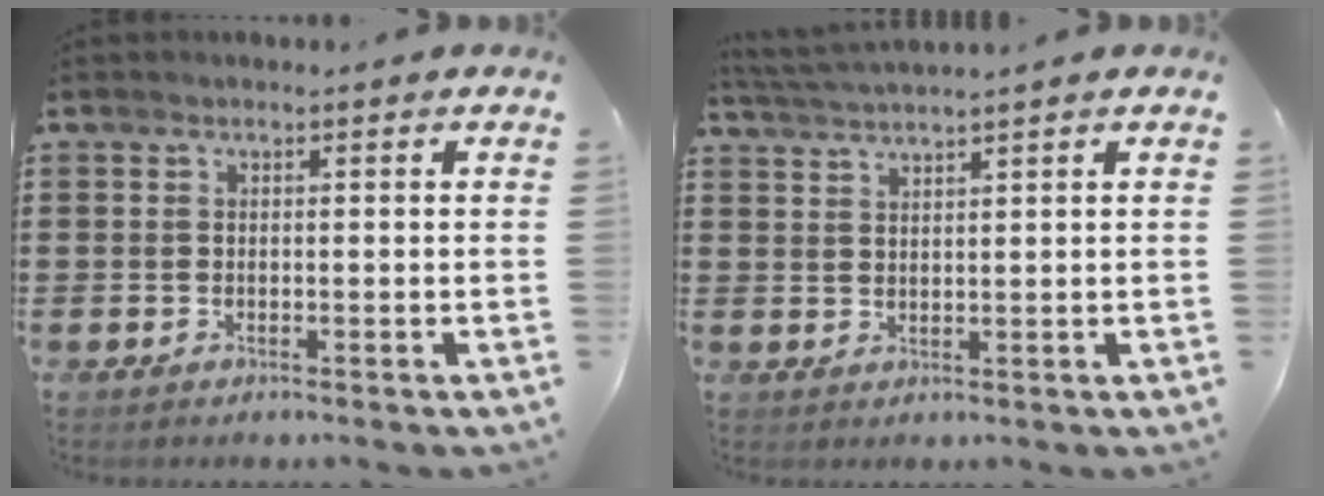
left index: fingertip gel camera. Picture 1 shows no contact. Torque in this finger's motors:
{"motor_torque": [-0.03, 0.20, 0.07, 0.04]}